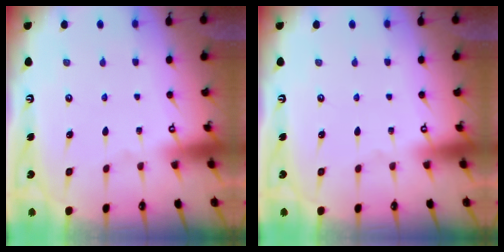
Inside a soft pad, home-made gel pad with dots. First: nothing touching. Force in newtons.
{"total": 0.0}